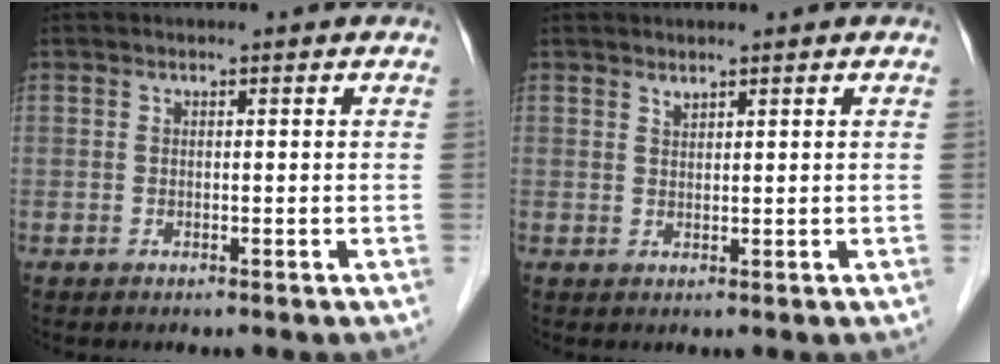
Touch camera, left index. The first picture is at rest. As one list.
[{"total": 0.6, "force": [0.6, 0.0, 0.1], "torque": [-0.003, -0.002, 0.012]}]